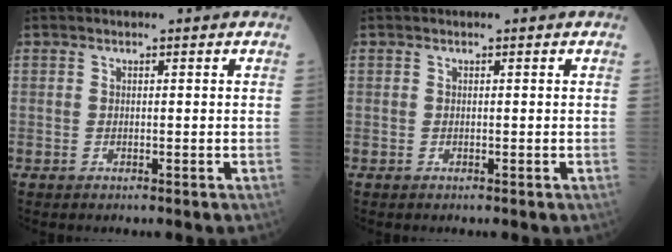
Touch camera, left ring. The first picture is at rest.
{"total": 0.0}